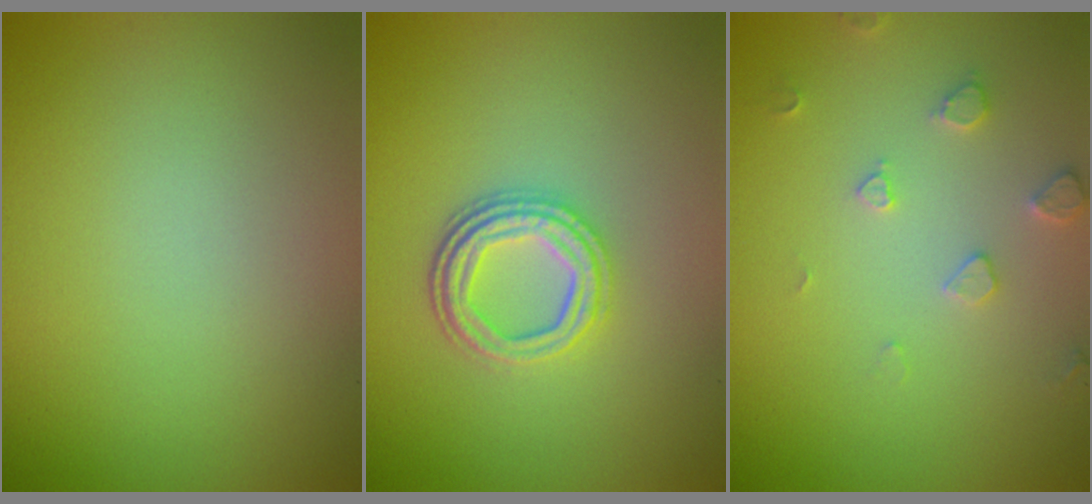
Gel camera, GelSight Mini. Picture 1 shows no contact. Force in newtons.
{"total": 3.7, "press": 3.0, "slide": 2.1}
{"total": 1.9, "press": 1.8, "slide": 0.3}